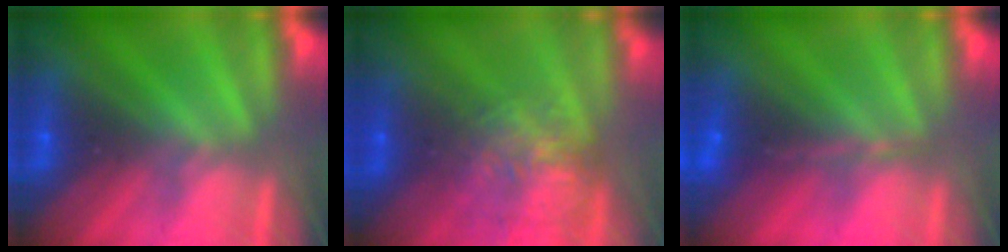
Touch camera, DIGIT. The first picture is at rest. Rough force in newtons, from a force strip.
{"total": 6.9}
{"total": 1.7}